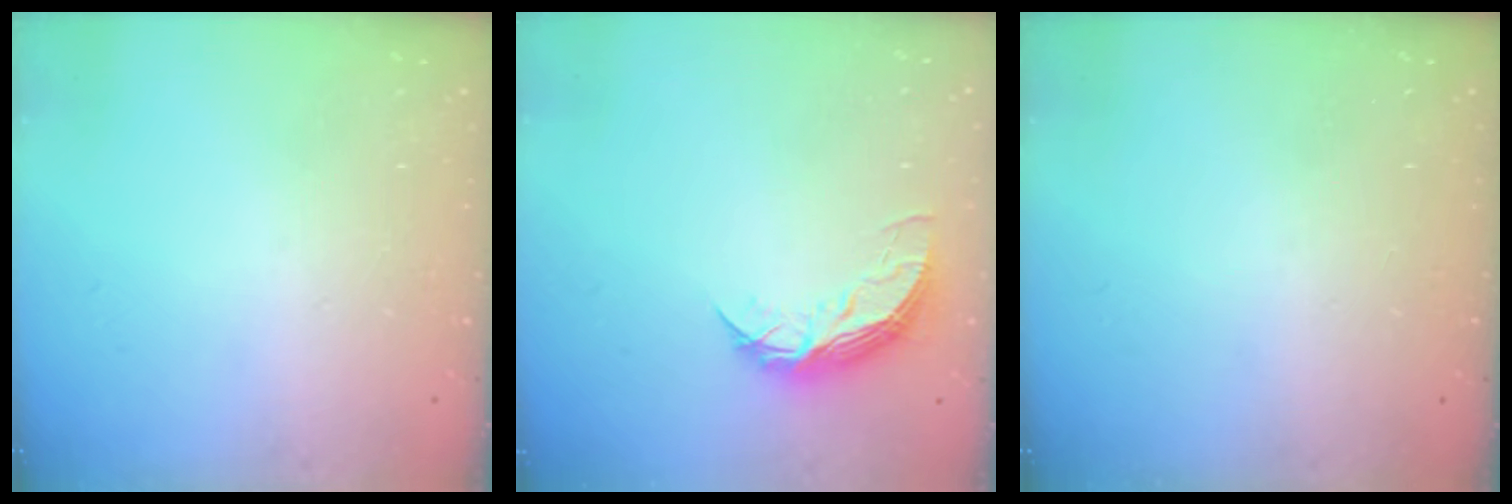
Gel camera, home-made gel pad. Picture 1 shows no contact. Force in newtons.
{"total": 7.9, "press": 7.8, "slide": 0.6}
{"total": 0.0}